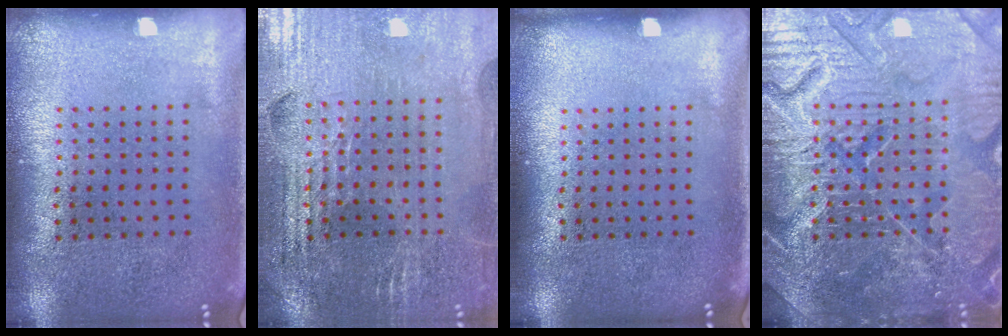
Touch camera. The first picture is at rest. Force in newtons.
{"total": 2.7, "press": 2.7, "slide": 0.5}
{"total": 0.0}
{"total": 7.7, "press": 7.6, "slide": 0.9}